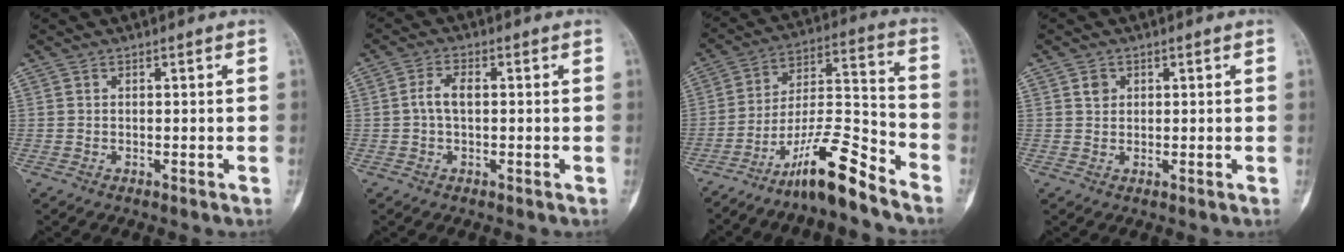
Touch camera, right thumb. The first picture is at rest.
{"total": 3.5, "force": [0.1, 1.8, 3.0], "torque": [-0.065, 0.011, -0.002]}
{"total": 13.8, "force": [-10.5, 2.1, 8.8], "torque": [-0.161, 0.092, -0.187]}
{"total": 1.8, "force": [0.7, 1.5, 0.7], "torque": [-0.002, -0.002, 0.011]}